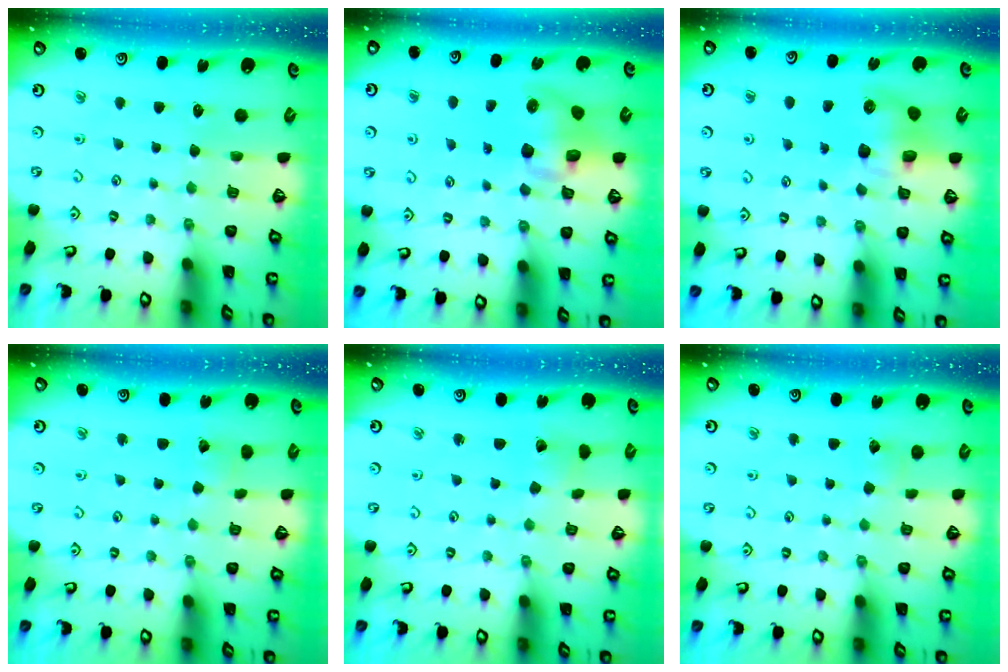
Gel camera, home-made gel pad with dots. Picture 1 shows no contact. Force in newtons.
{"total": 9.9, "press": 9.8, "slide": 1.9}
{"total": 8.7, "press": 8.6, "slide": 1.0}
{"total": 2.1, "press": 2.1, "slide": 0.2}
{"total": 2.6, "press": 2.6, "slide": 0.1}
{"total": 2.2, "press": 2.2, "slide": 0.2}